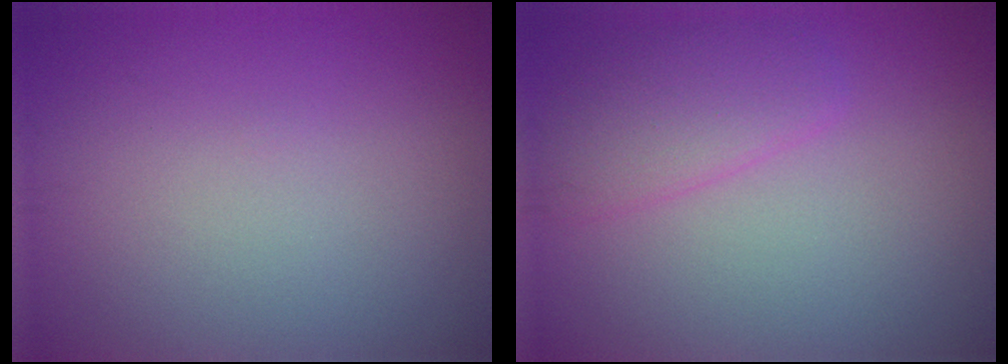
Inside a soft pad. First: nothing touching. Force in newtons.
{"total": 2.7, "press": 2.7, "slide": 0.1}